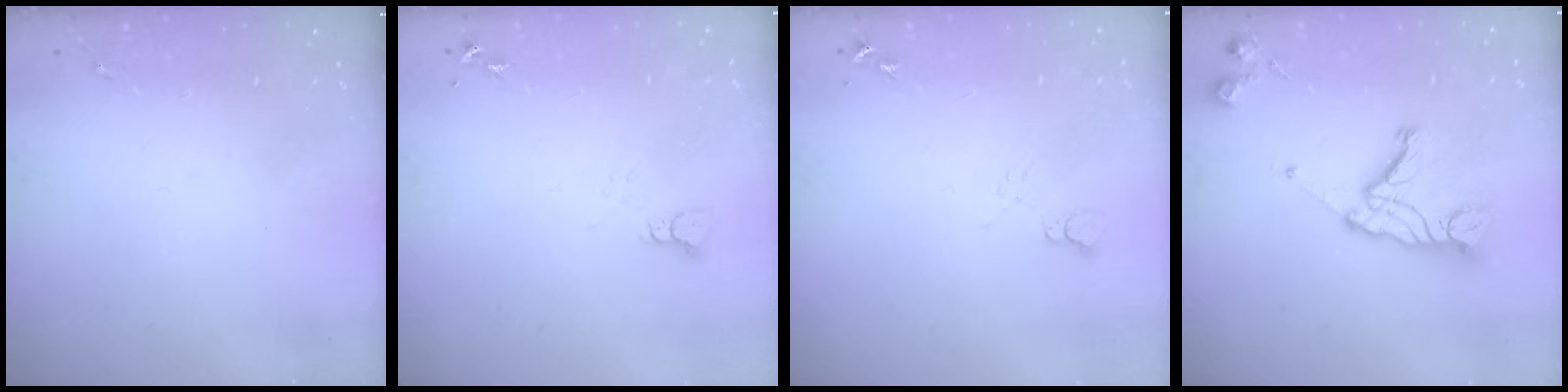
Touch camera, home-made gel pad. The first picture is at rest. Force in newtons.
{"total": 2.2, "press": 2.2, "slide": 0.2}
{"total": 5.9, "press": 5.8, "slide": 0.6}
{"total": 15.7, "press": 15.6, "slide": 1.3}